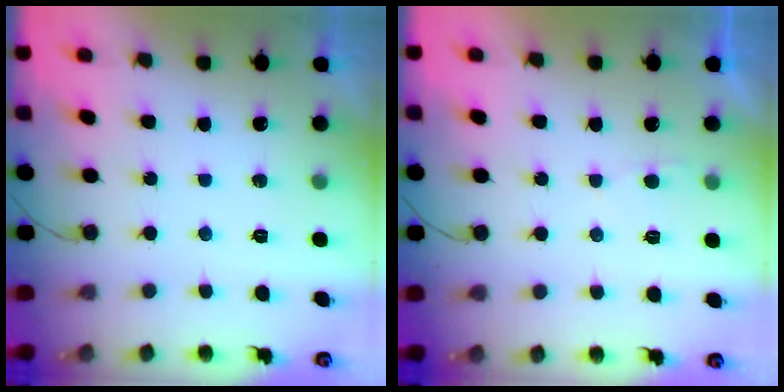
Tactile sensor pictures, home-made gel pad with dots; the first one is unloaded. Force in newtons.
{"total": 2.5, "press": 2.5, "slide": 0.2}